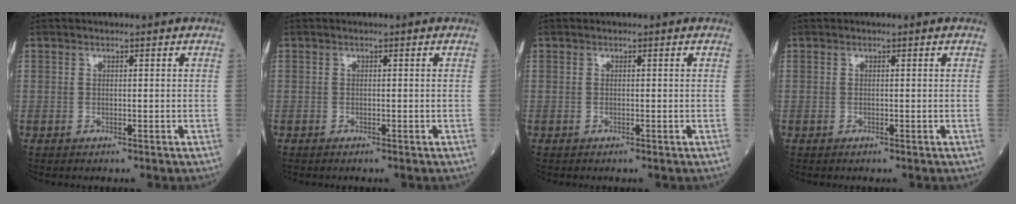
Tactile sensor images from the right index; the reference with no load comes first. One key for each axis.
{"total": 0.0}
{"total": 0.0}
{"total": 0.0}